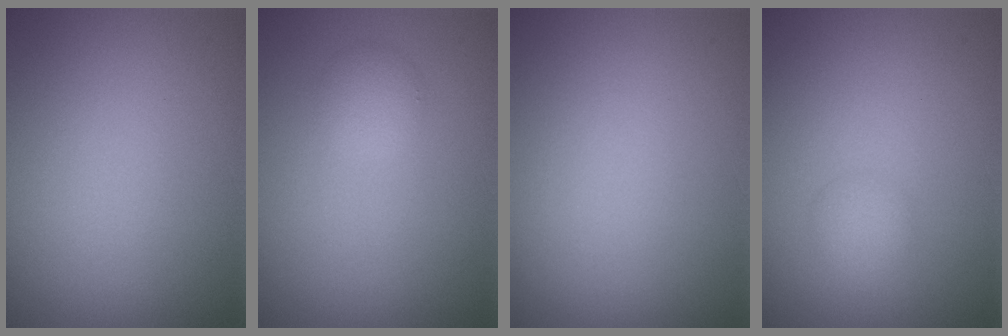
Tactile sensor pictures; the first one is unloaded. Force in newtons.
{"total": 1.6, "press": 1.6, "slide": 0.1}
{"total": 0.0}
{"total": 1.4, "press": 1.4, "slide": 0.0}